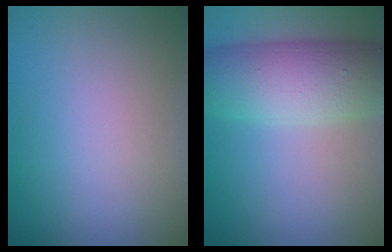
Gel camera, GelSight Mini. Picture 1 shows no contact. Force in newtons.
{"total": 8.7, "press": 8.7, "slide": 0.3}